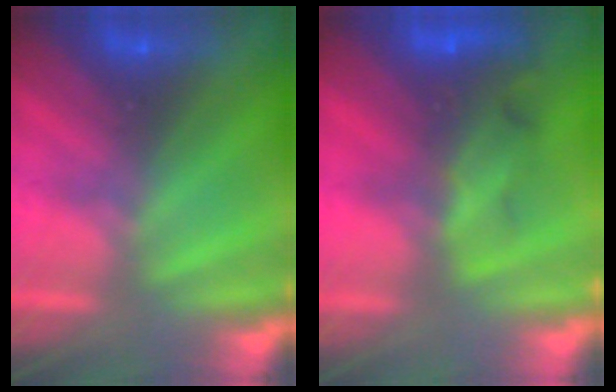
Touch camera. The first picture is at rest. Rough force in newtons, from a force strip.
{"total": 7.8}